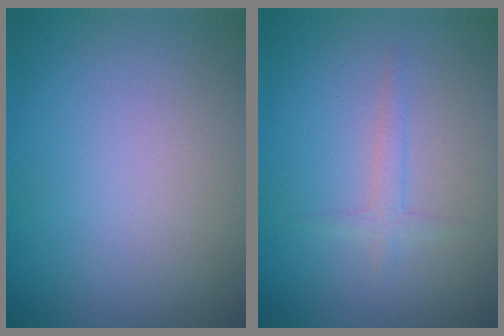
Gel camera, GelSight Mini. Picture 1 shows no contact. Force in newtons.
{"total": 1.2, "press": 1.2, "slide": 0.1}